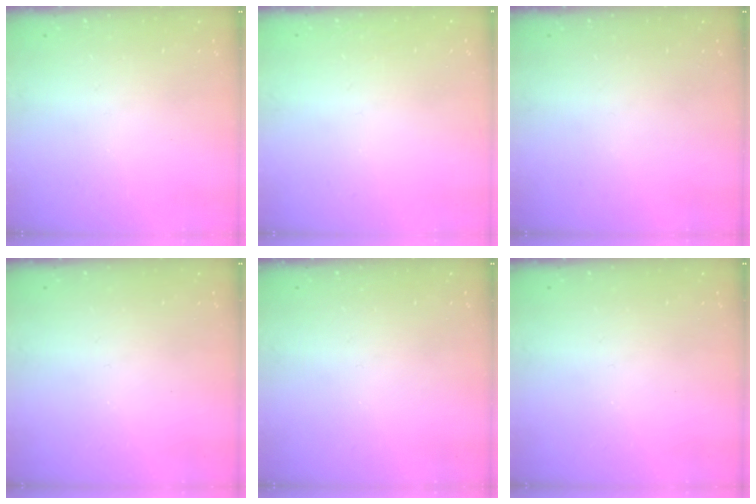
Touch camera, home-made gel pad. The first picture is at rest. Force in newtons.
{"total": 1.5, "press": 1.5, "slide": 0.1}
{"total": 0.0}
{"total": 0.0}
{"total": 0.0}
{"total": 0.0}